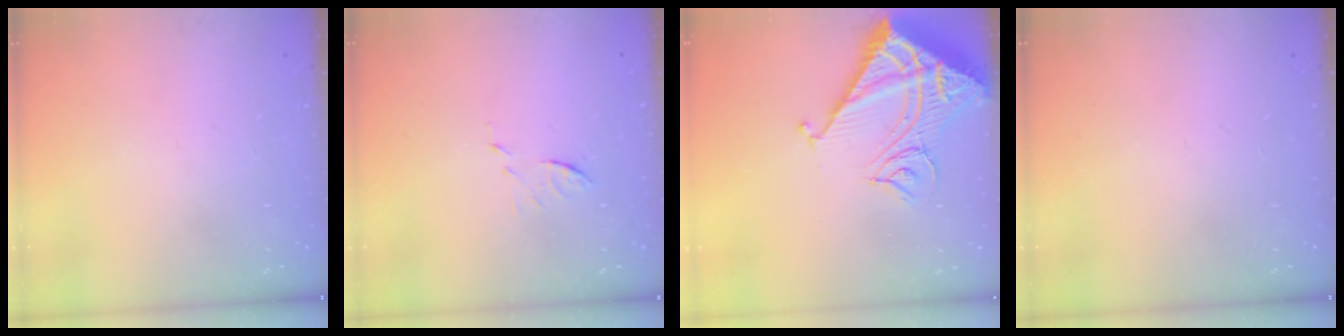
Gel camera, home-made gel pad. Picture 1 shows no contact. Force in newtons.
{"total": 6.2, "press": 6.2, "slide": 0.2}
{"total": 14.7, "press": 14.6, "slide": 1.6}
{"total": 0.0}